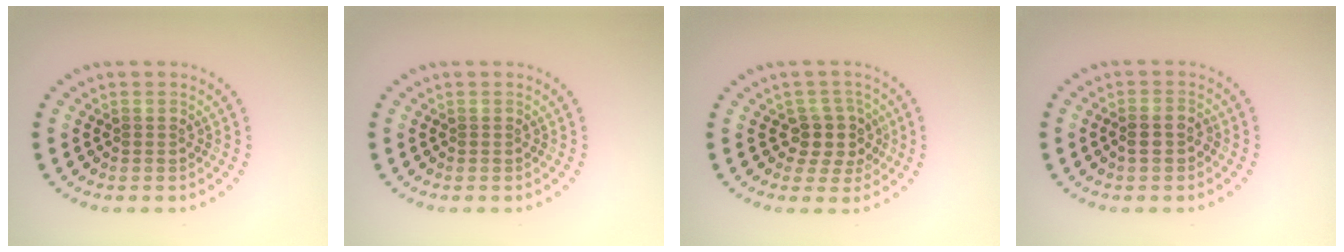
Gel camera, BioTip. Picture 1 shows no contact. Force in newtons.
{"total": 0.0}
{"total": 2.9, "press": 2.4, "slide": 1.6}
{"total": 1.3, "press": 1.2, "slide": 0.5}